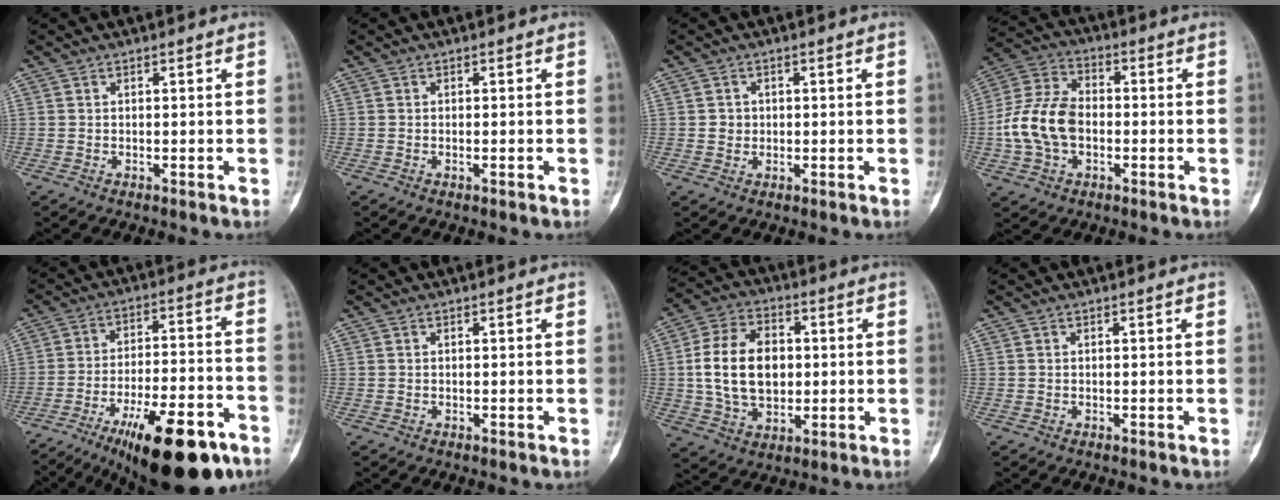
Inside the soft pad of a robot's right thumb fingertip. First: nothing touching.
{"total": 0.7, "force": [-0.3, 0.2, 0.6], "torque": [-0.008, 0.000, -0.004]}
{"total": 1.9, "force": [0.1, 1.8, 0.6], "torque": [-0.001, 0.004, 0.002]}
{"total": 12.7, "force": [-1.9, 8.7, 9.1], "torque": [-0.177, 0.031, -0.042]}
{"total": 22.1, "force": [-13.3, 7.3, 16.0], "torque": [-0.214, 0.064, -0.205]}
{"total": 0.0}
{"total": 16.2, "force": [1.0, 11.2, 11.8], "torque": [-0.192, 0.010, 0.019]}
{"total": 0.0}